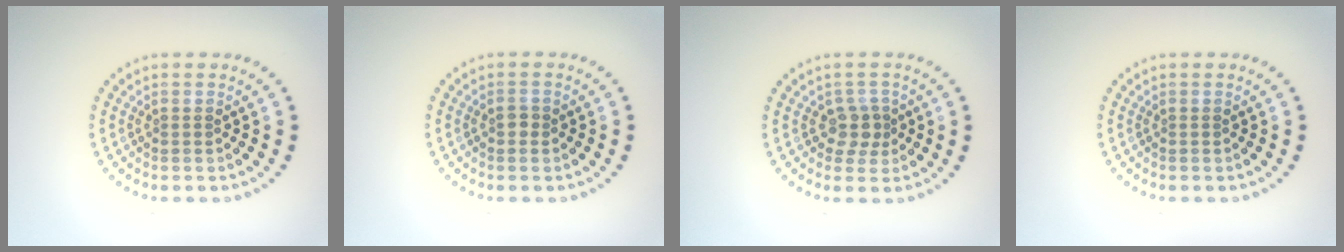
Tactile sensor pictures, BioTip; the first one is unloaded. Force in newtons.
{"total": 0.9, "press": 0.9, "slide": 0.0}
{"total": 2.0, "press": 1.7, "slide": 1.2}
{"total": 0.0}